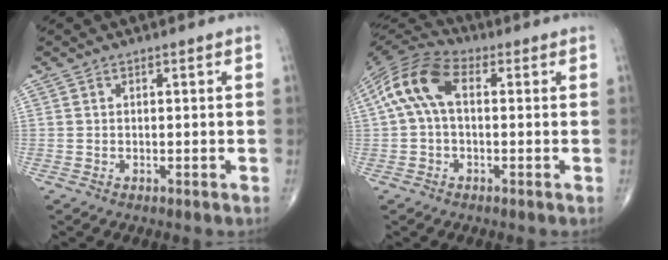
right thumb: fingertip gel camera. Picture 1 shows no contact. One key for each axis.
{"total": 11.2, "fx": 1.4, "fy": 6.5, "fz": 9.0, "tx": -0.183, "ty": 0.034, "tz": 0.015}